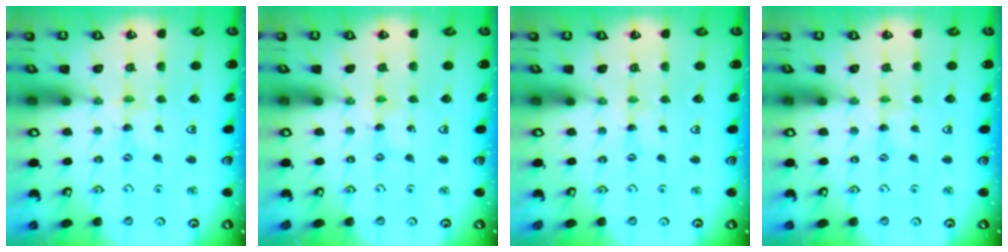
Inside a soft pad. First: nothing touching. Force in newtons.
{"total": 0.0}
{"total": 0.0}
{"total": 0.0}